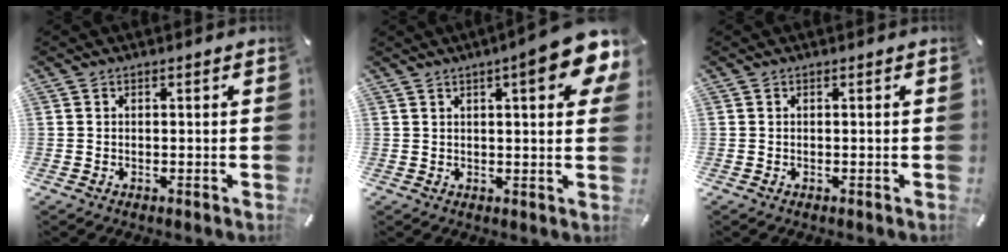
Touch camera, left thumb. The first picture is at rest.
{"total": 12.0, "force": [6.0, 2.8, 10.0], "torque": [-0.129, -0.031, 0.093]}
{"total": 0.0}